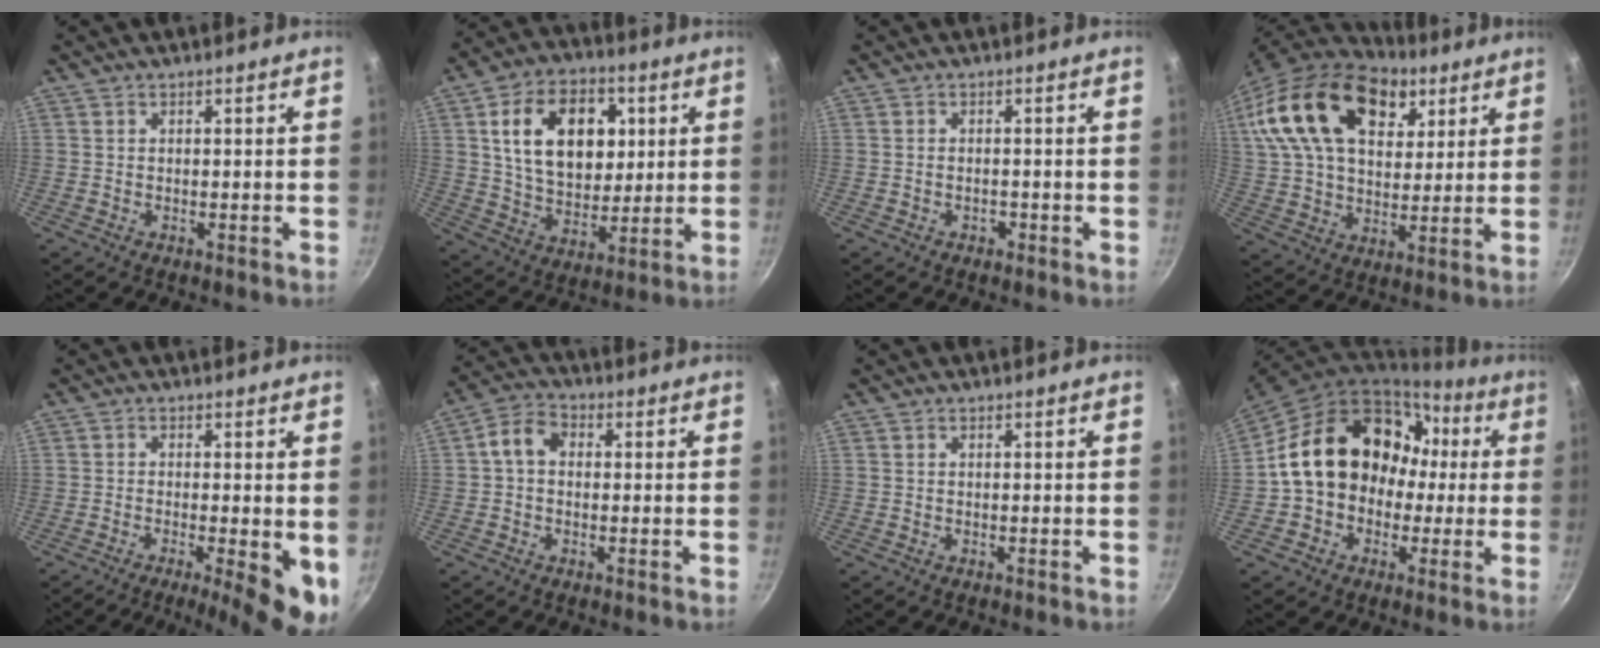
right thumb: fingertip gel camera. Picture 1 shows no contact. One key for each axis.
{"total": 19.0, "fx": 4.9, "fy": 13.0, "fz": 12.9, "tx": -0.178, "ty": -0.005, "tz": 0.082}
{"total": 1.1, "fx": -0.6, "fy": 0.7, "fz": 0.6, "tx": -0.009, "ty": 0.005, "tz": -0.008}
{"total": 27.1, "fx": 12.4, "fy": 16.2, "fz": 17.8, "tx": -0.305, "ty": -0.004, "tz": 0.212}
{"total": 9.2, "fx": -2.5, "fy": 2.3, "fz": 8.6, "tx": -0.112, "ty": -0.002, "tz": -0.033}
{"total": 5.6, "fx": 0.5, "fy": 4.0, "fz": 3.9, "tx": -0.071, "ty": 0.021, "tz": -0.006}
{"total": 0.0}
{"total": 19.5, "fx": 1.0, "fy": 15.7, "fz": 11.5, "tx": -0.160, "ty": 0.069, "tz": 0.018}